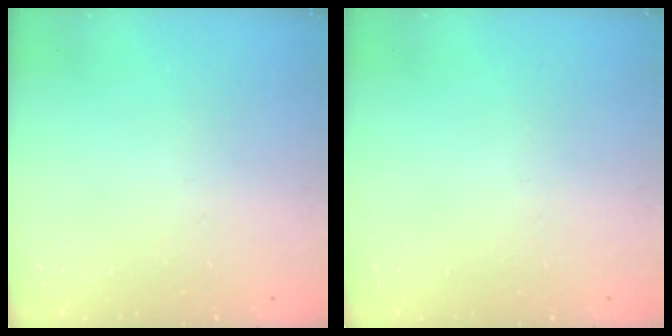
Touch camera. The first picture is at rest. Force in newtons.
{"total": 0.0}